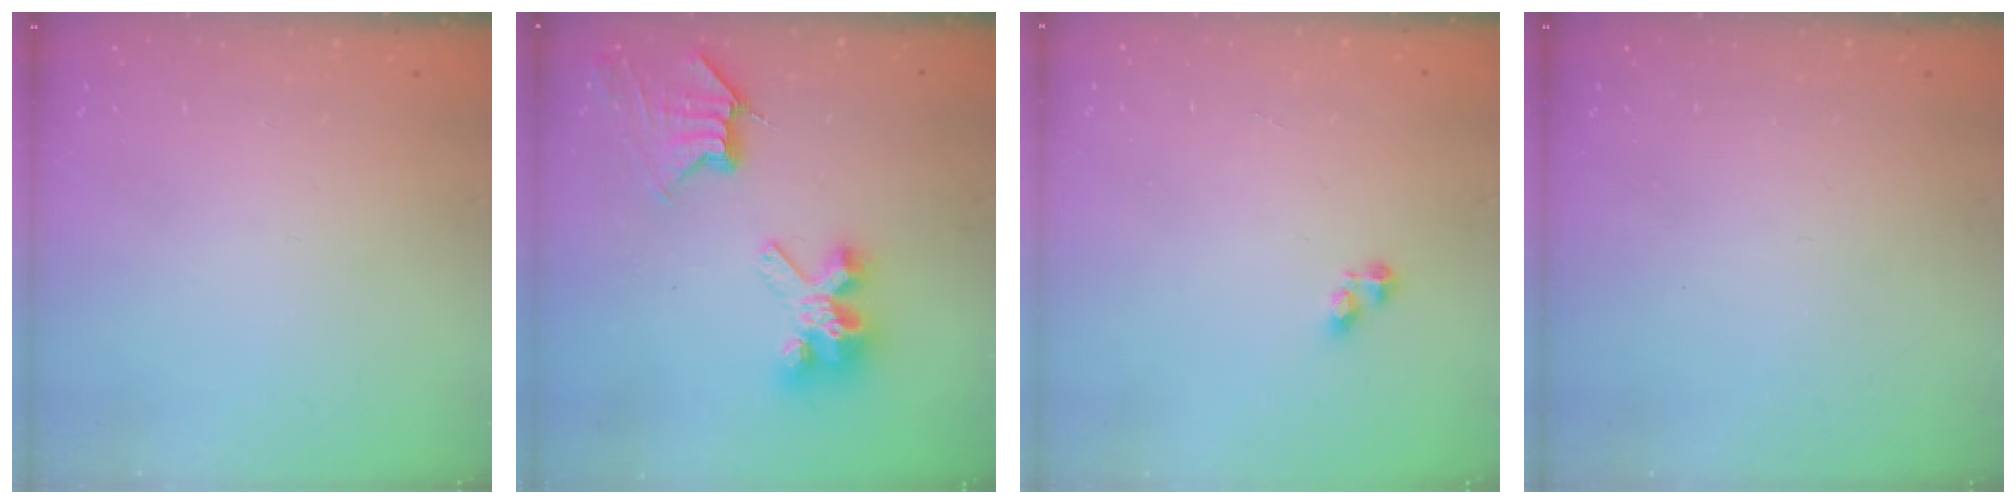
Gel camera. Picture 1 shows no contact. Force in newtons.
{"total": 10.3, "press": 10.2, "slide": 1.1}
{"total": 2.4, "press": 2.4, "slide": 0.3}
{"total": 0.0}